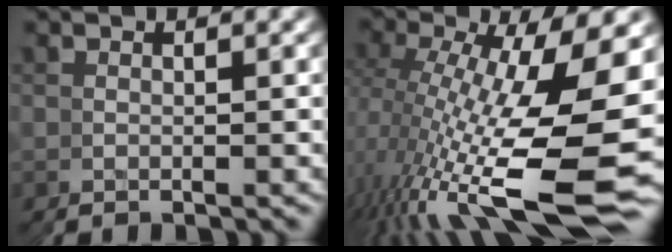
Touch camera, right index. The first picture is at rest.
{"total": 11.1, "force": [-1.9, 4.0, 10.2], "torque": [-0.176, -0.023, -0.004]}